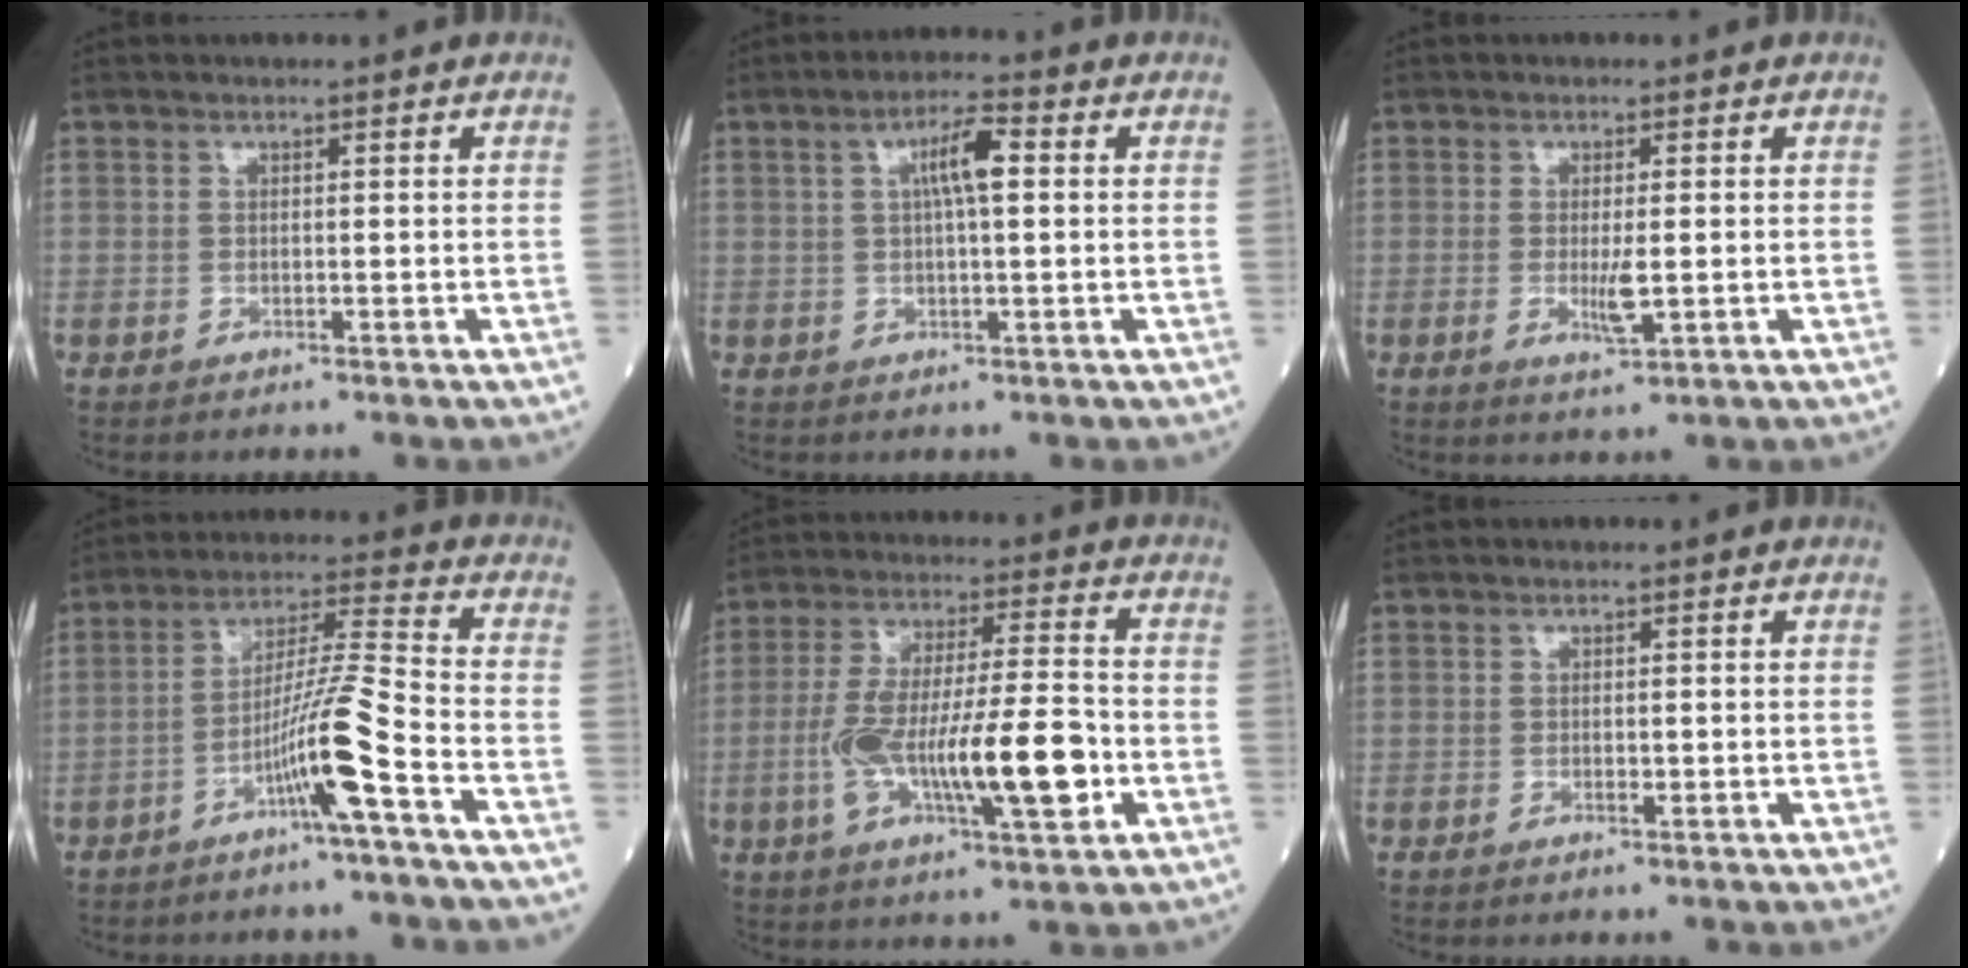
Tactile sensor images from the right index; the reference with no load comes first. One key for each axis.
{"total": 5.4, "fx": 1.2, "fy": 0.7, "fz": 5.2, "tx": -0.093, "ty": 0.012, "tz": 0.020}
{"total": 3.4, "fx": -0.5, "fy": 0.5, "fz": 3.3, "tx": -0.062, "ty": -0.006, "tz": -0.007}
{"total": 9.3, "fx": -4.5, "fy": -1.3, "fz": 8.0, "tx": -0.151, "ty": 0.008, "tz": -0.085}
{"total": 15.9, "fx": -3.8, "fy": 2.7, "fz": 15.2, "tx": -0.281, "ty": 0.002, "tz": -0.063}
{"total": 0.8, "fx": -0.3, "fy": 0.2, "fz": 0.7, "tx": -0.013, "ty": 0.000, "tz": -0.004}